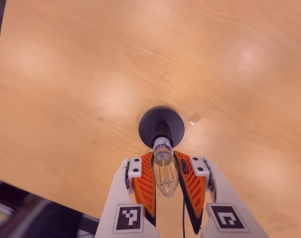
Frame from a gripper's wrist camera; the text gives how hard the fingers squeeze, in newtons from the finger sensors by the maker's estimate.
{"total": 18.0, "left": 15.6, "right": 20.5}